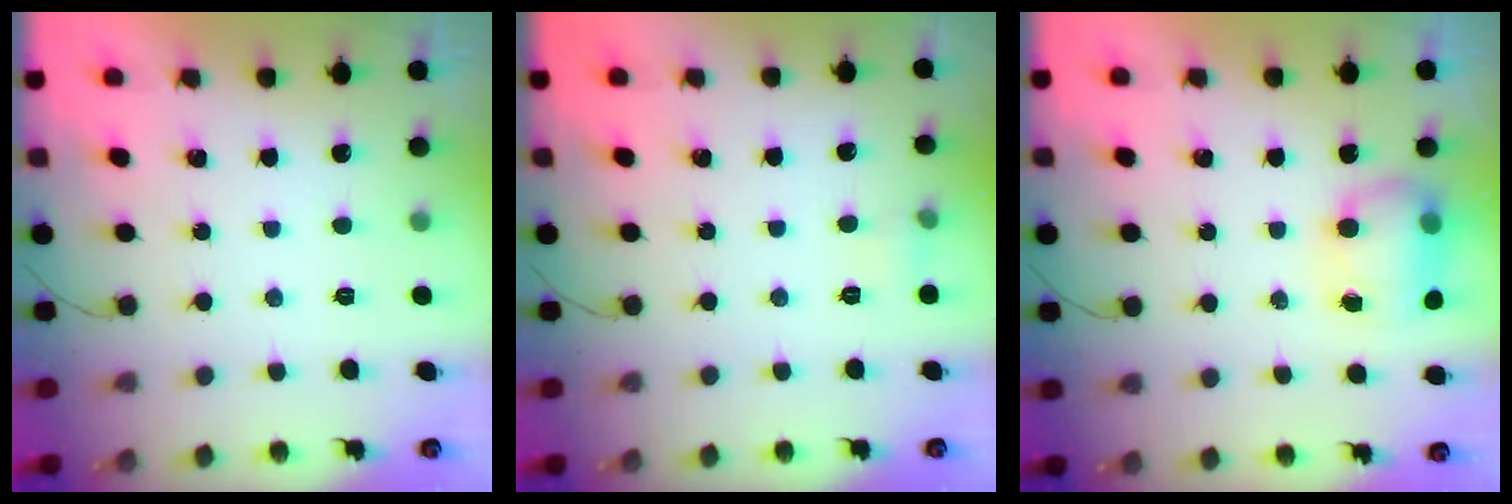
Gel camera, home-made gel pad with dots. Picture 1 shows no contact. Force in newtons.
{"total": 3.7, "press": 3.4, "slide": 1.3}
{"total": 9.8, "press": 8.8, "slide": 4.3}